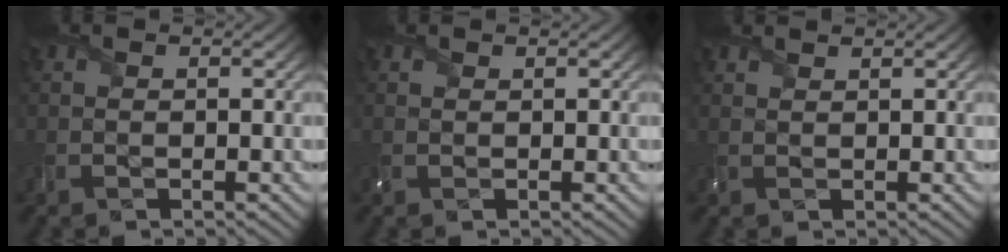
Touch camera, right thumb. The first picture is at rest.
{"total": 0.6, "force": [0.5, 0.4, 0.1], "torque": [-0.007, 0.001, 0.010]}
{"total": 1.1, "force": [1.1, 0.2, 0.3], "torque": [-0.015, 0.003, 0.024]}